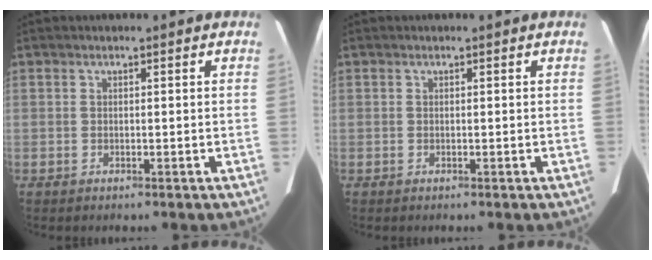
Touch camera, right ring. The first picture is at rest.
{"total": 0.0}